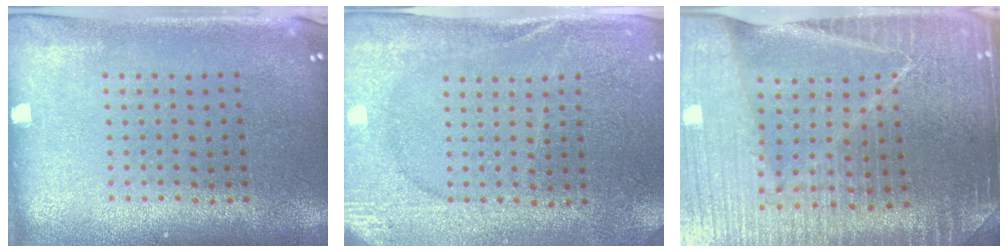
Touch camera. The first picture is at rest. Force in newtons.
{"total": 2.7, "press": 2.7, "slide": 0.3}
{"total": 5.0, "press": 4.7, "slide": 1.9}